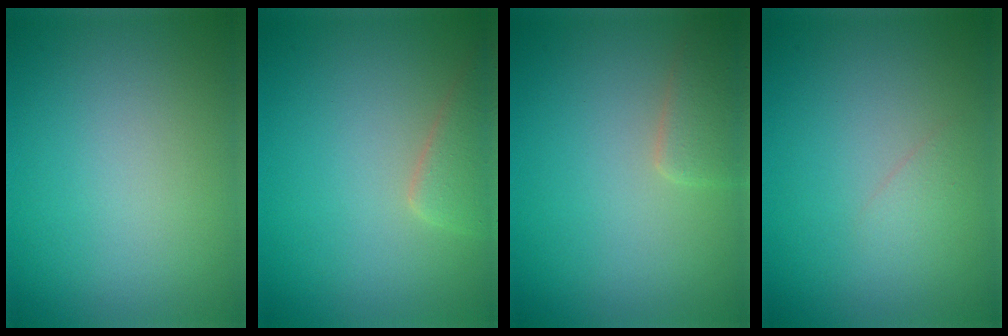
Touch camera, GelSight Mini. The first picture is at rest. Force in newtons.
{"total": 2.6, "press": 2.6, "slide": 0.3}
{"total": 2.4, "press": 2.4, "slide": 0.1}
{"total": 0.8, "press": 0.8, "slide": 0.0}